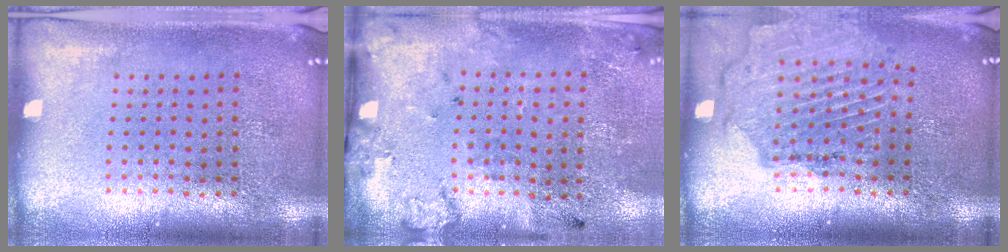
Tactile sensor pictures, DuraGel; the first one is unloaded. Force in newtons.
{"total": 2.3, "press": 1.4, "slide": 1.9}
{"total": 1.6, "press": 1.6, "slide": 0.2}